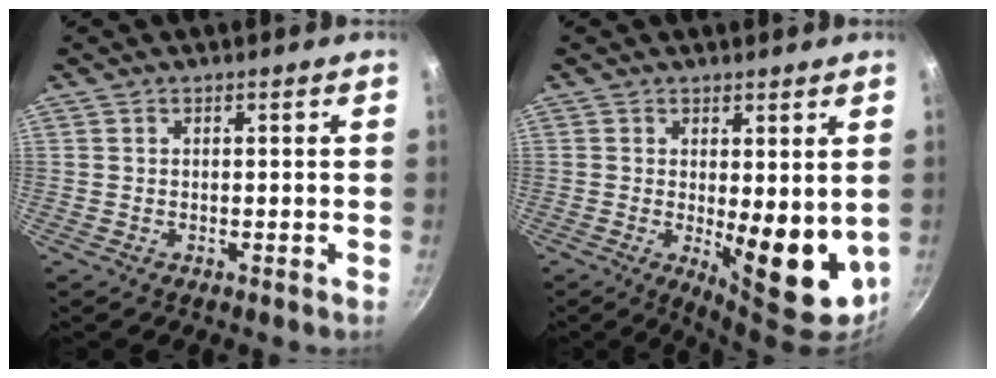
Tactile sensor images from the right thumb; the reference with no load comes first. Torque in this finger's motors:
{"motor_torque": [2.09, 2.04, 1.54, 0.24, 0.41]}